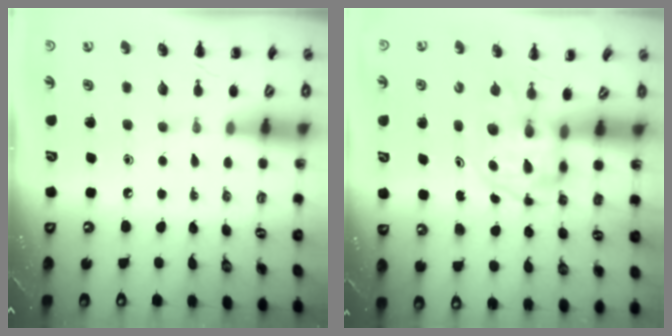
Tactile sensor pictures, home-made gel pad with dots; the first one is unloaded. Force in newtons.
{"total": 3.3, "press": 3.3, "slide": 0.5}